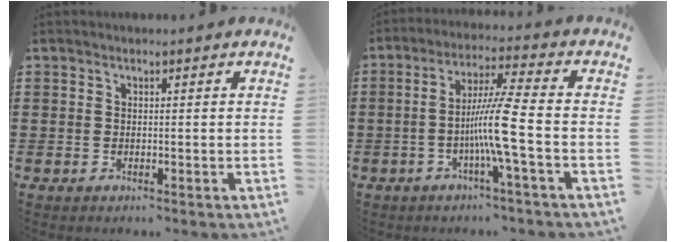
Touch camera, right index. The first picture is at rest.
{"total": 8.8, "force": [-2.4, -0.7, 8.5], "torque": [-0.160, -0.013, -0.050]}